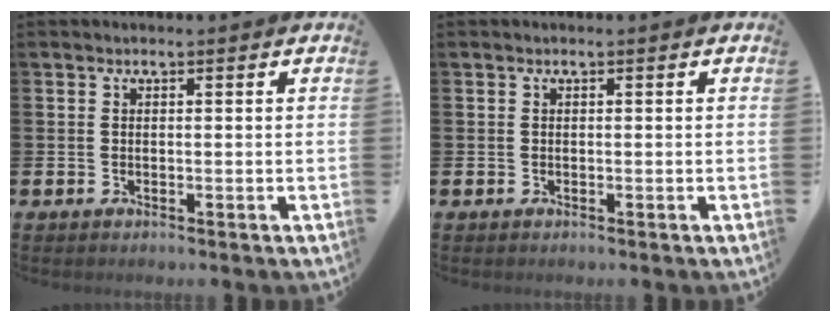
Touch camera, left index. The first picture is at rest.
{"total": 0.0}